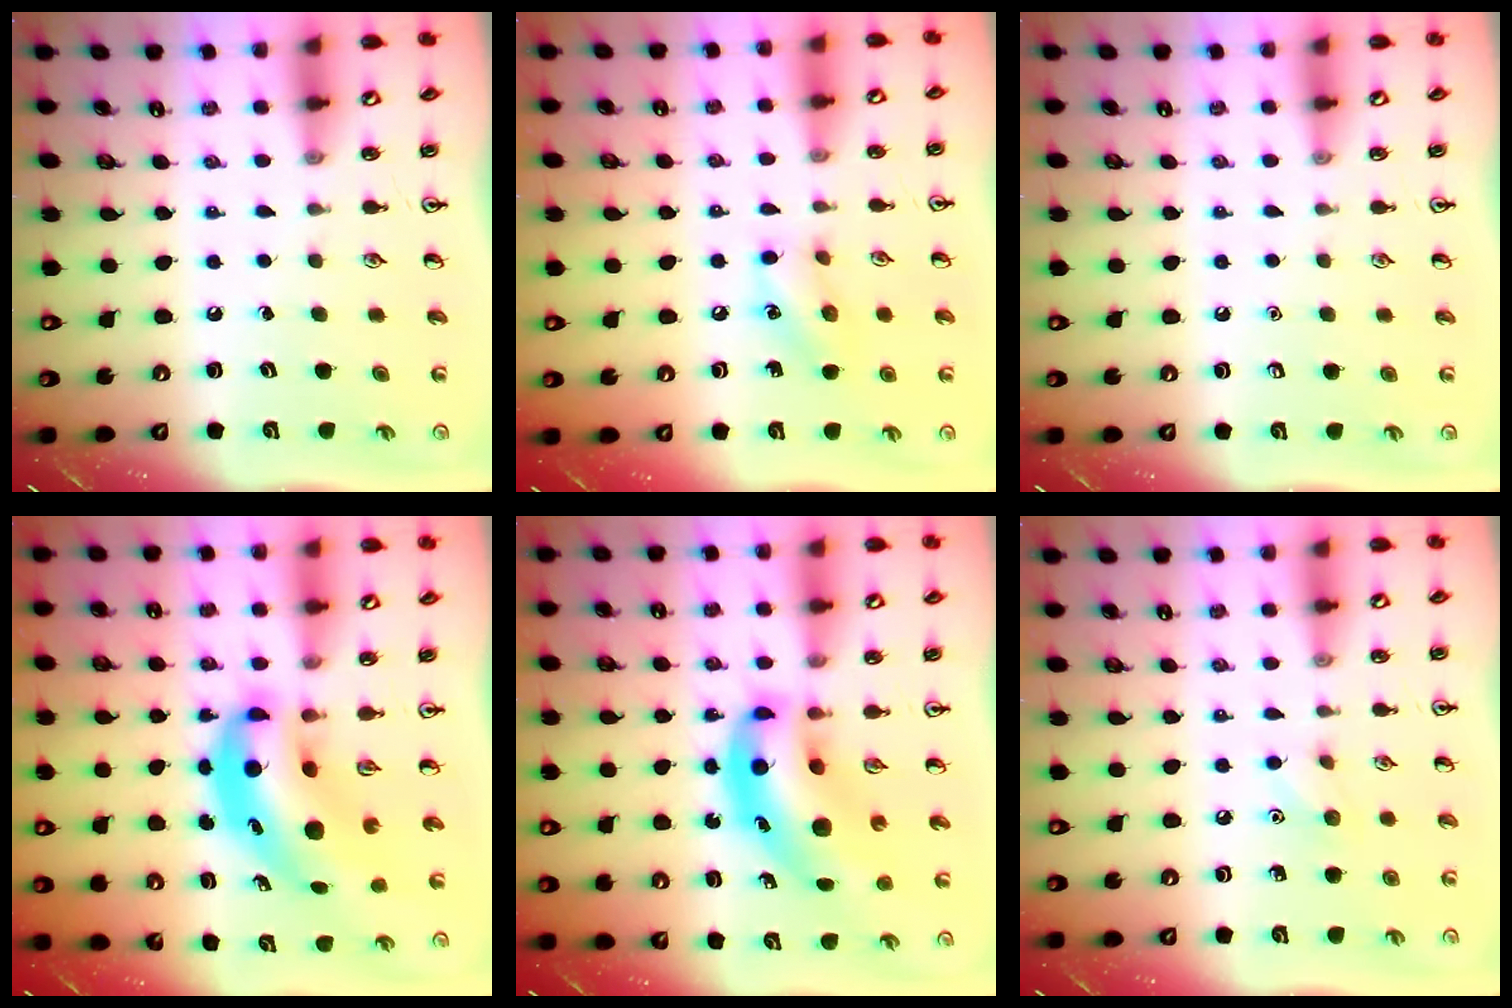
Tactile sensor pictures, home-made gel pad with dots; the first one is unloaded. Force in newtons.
{"total": 8.8, "press": 8.7, "slide": 1.2}
{"total": 0.0}
{"total": 9.6, "press": 9.1, "slide": 2.9}
{"total": 13.0, "press": 12.4, "slide": 3.9}
{"total": 5.1, "press": 4.9, "slide": 1.4}